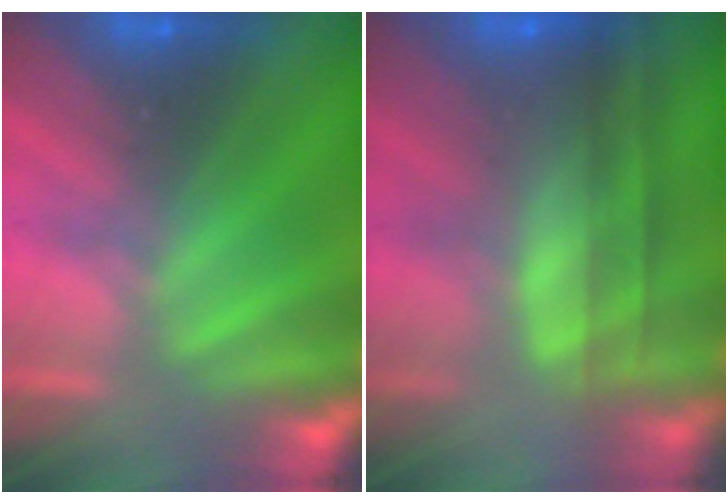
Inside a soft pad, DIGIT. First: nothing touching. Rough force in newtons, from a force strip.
{"total": 7.8}